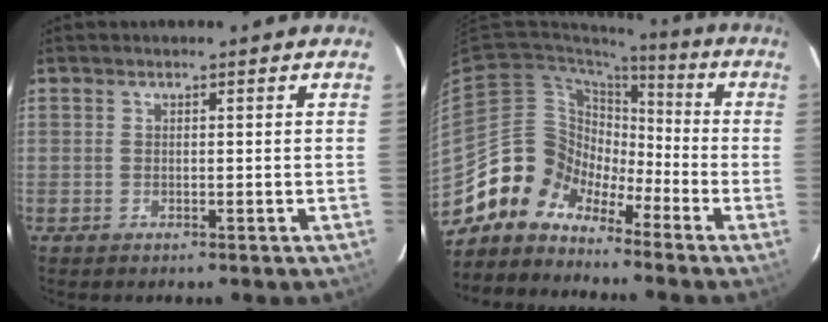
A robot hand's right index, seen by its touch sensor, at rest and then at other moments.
{"total": 10.5, "force": [-7.4, 7.3, 1.2], "torque": [-0.029, 0.045, -0.157]}